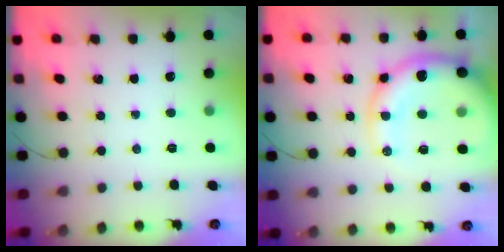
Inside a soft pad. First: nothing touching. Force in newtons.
{"total": 17.7, "press": 17.3, "slide": 3.9}